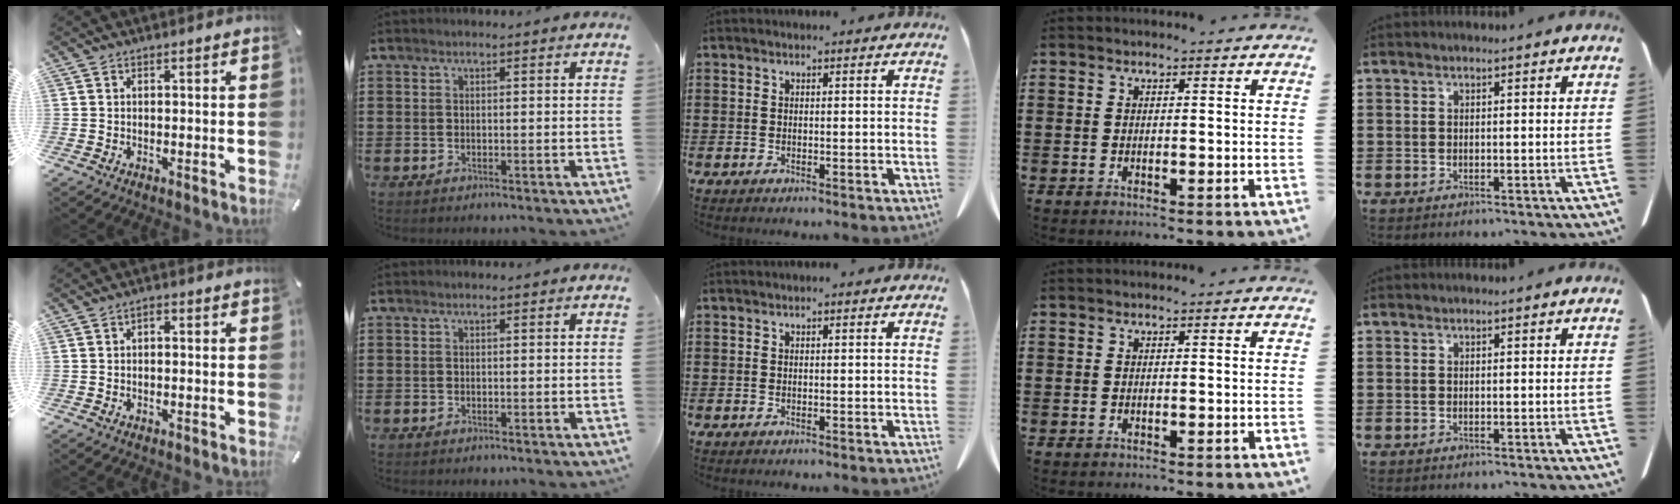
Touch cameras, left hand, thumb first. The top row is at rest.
{"thumb": {"total": 1.4, "force": [-0.6, 0.8, 1.0], "torque": [-0.019, 0.005, -0.013]}}